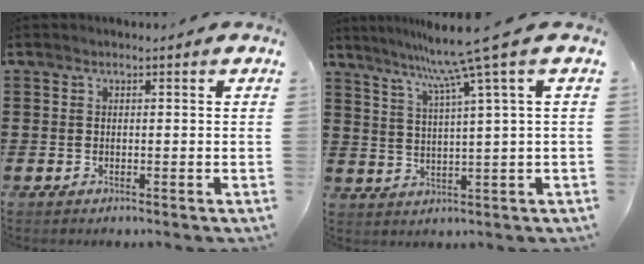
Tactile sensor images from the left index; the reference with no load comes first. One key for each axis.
{"total": 8.6, "fx": 5.3, "fy": -1.9, "fz": 6.4, "tx": -0.140, "ty": -0.025, "tz": 0.085}